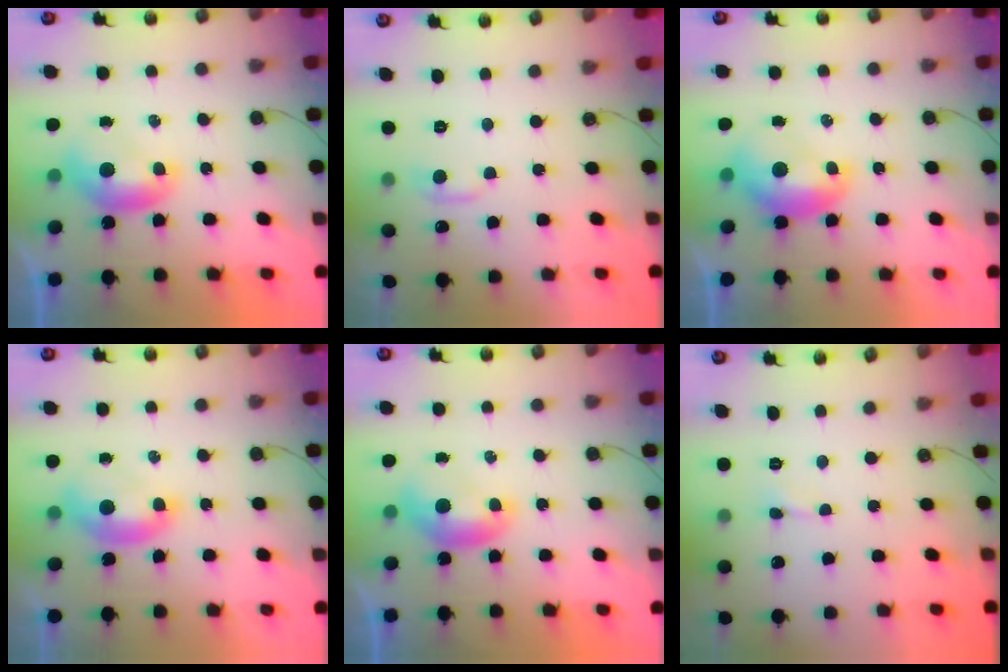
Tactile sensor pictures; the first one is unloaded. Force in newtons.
{"total": 1.0, "press": 0.4, "slide": 0.9}
{"total": 2.0, "press": 2.0, "slide": 0.2}
{"total": 1.6, "press": 1.5, "slide": 0.6}
{"total": 0.0}
{"total": 0.0}